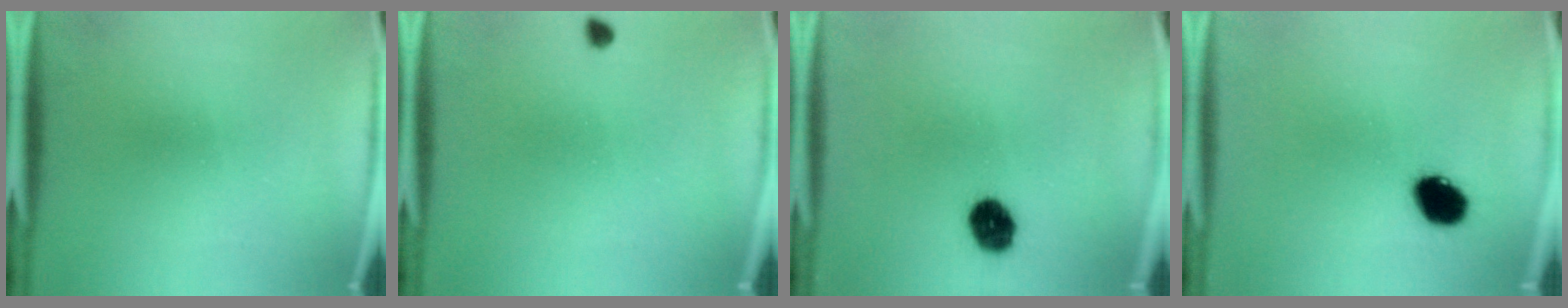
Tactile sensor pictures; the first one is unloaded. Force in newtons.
{"total": 1.2}
{"total": 7.0}
{"total": 7.7}